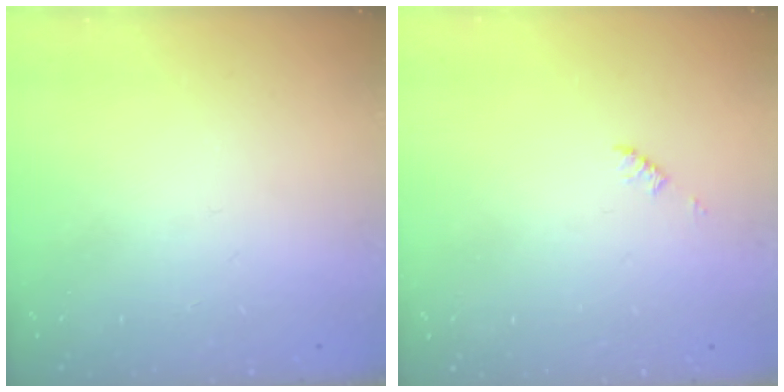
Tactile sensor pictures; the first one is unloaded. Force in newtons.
{"total": 1.2, "press": 1.2, "slide": 0.2}